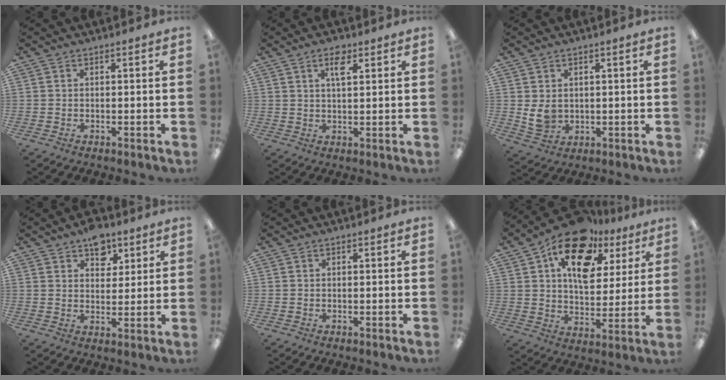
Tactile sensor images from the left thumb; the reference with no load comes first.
{"total": 4.8, "force": [2.7, 1.9, 3.5], "torque": [-0.061, -0.002, 0.043]}
{"total": 4.9, "force": [1.2, 3.9, 2.7], "torque": [-0.051, -0.009, 0.021]}
{"total": 7.9, "force": [5.1, 5.0, 3.3], "torque": [-0.025, -0.019, 0.086]}
{"total": 0.0}
{"total": 17.7, "force": [10.0, 10.1, 10.6], "torque": [-0.170, -0.044, 0.175]}